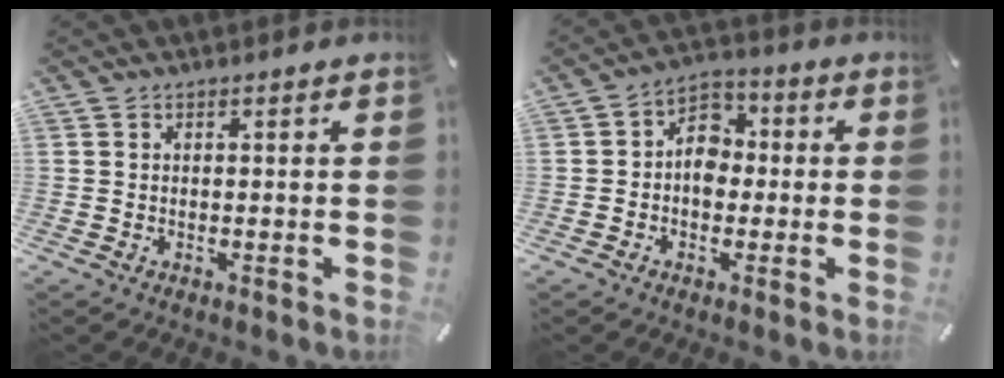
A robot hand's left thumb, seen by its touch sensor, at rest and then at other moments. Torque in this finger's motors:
{"motor_torque": [-0.07, 0.47, 0.58, -0.32, 0.14]}